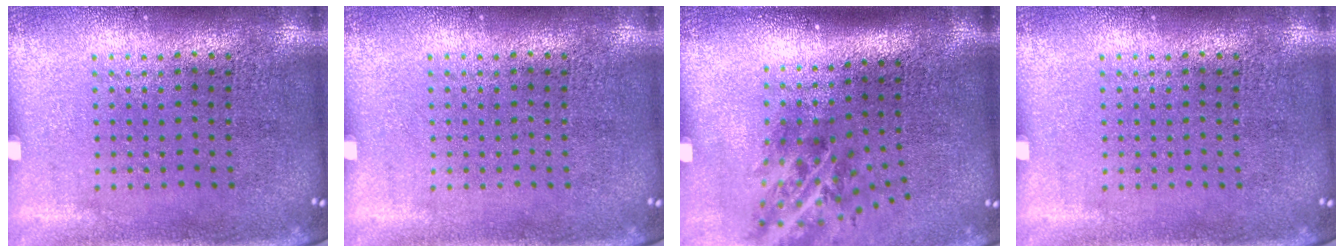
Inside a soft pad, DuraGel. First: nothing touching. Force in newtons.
{"total": 0.0}
{"total": 1.9, "press": 1.3, "slide": 1.5}
{"total": 0.0}